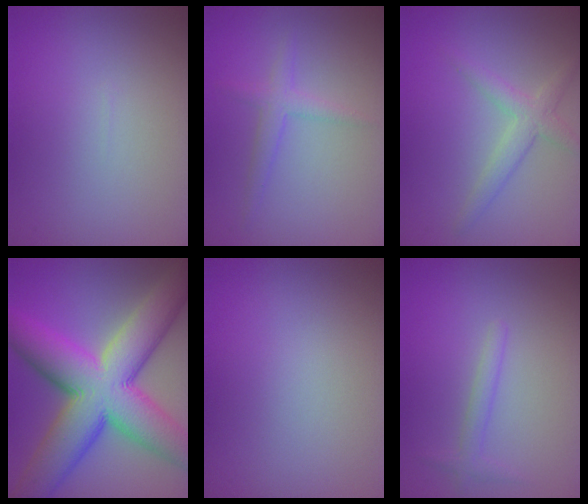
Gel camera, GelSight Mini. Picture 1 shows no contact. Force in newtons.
{"total": 2.0, "press": 2.0, "slide": 0.0}
{"total": 2.6, "press": 2.6, "slide": 0.2}
{"total": 14.9, "press": 14.9, "slide": 0.8}
{"total": 0.0}
{"total": 1.4, "press": 1.4, "slide": 0.0}